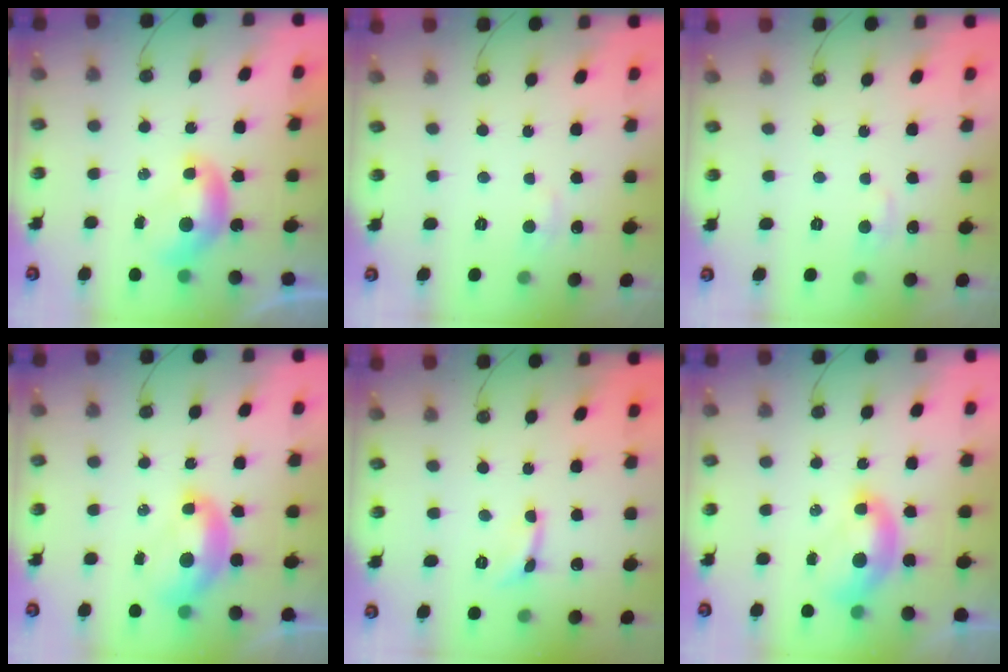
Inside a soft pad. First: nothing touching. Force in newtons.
{"total": 2.1, "press": 2.0, "slide": 0.6}
{"total": 1.7, "press": 1.5, "slide": 0.7}
{"total": 2.1, "press": 2.0, "slide": 0.7}
{"total": 2.0, "press": 1.9, "slide": 0.5}
{"total": 1.9, "press": 1.8, "slide": 0.6}